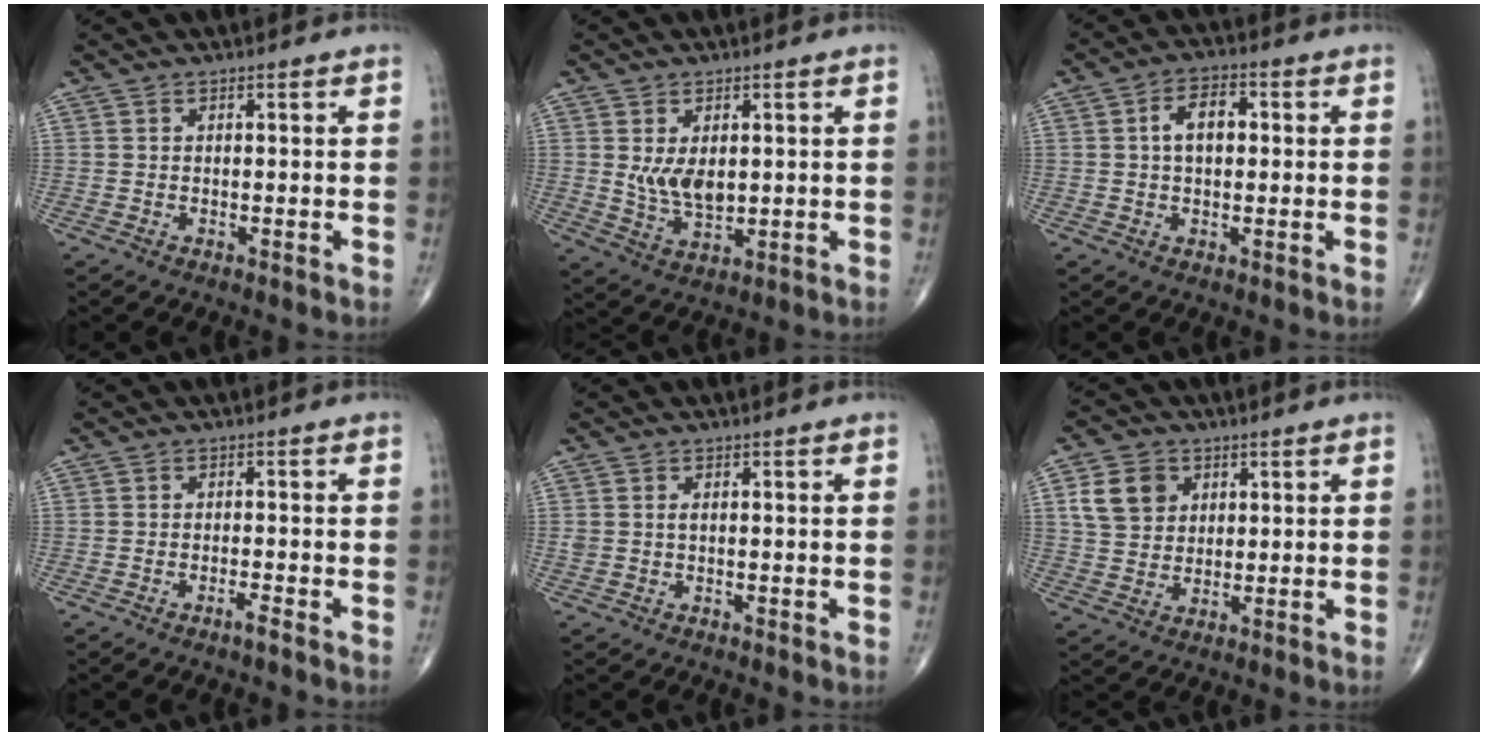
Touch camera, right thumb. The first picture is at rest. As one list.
[{"total": 6.4, "force": [1.0, 3.7, 5.1], "torque": [-0.081, -0.014, 0.027]}, {"total": 6.5, "force": [0.8, 3.8, 5.2], "torque": [-0.081, 0.014, 0.007]}, {"total": 1.6, "force": [-1.2, -0.1, 1.1], "torque": [-0.021, 0.004, -0.026]}, {"total": 1.2, "force": [0.1, 0.7, 0.9], "torque": [-0.021, 0.002, 0.004]}, {"total": 8.0, "force": [2.7, 6.4, 3.9], "torque": [-0.051, -0.003, 0.053]}]